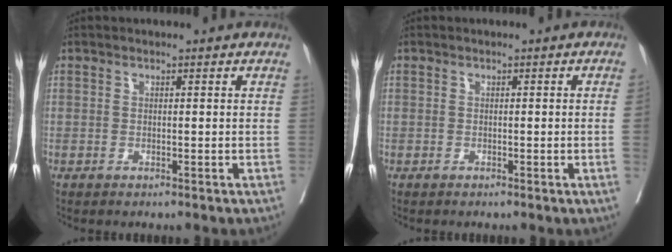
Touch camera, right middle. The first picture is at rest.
{"total": 1.0, "force": [-0.1, -0.4, 0.9], "torque": [-0.005, 0.001, 0.001]}